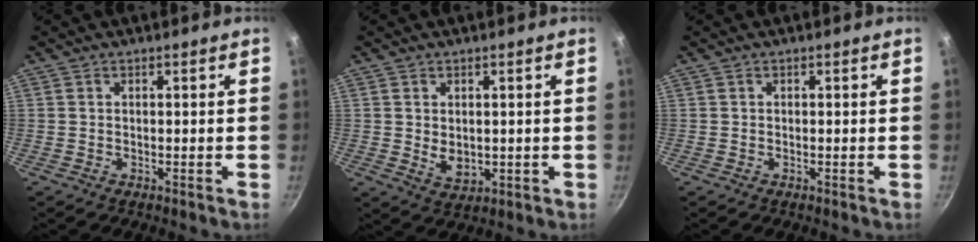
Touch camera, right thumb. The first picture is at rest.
{"total": 4.6, "force": [0.4, 3.2, 3.2], "torque": [-0.049, -0.011, 0.015]}
{"total": 0.0}